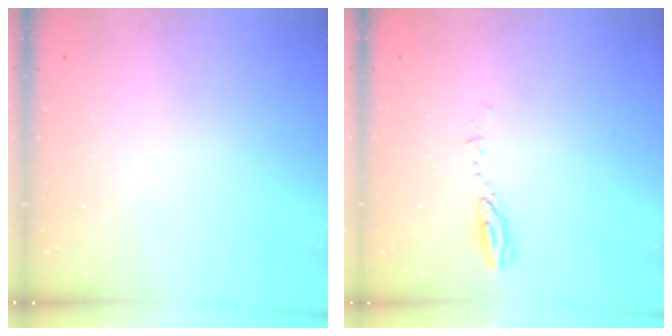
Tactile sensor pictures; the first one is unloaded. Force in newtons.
{"total": 3.1, "press": 3.1, "slide": 0.3}